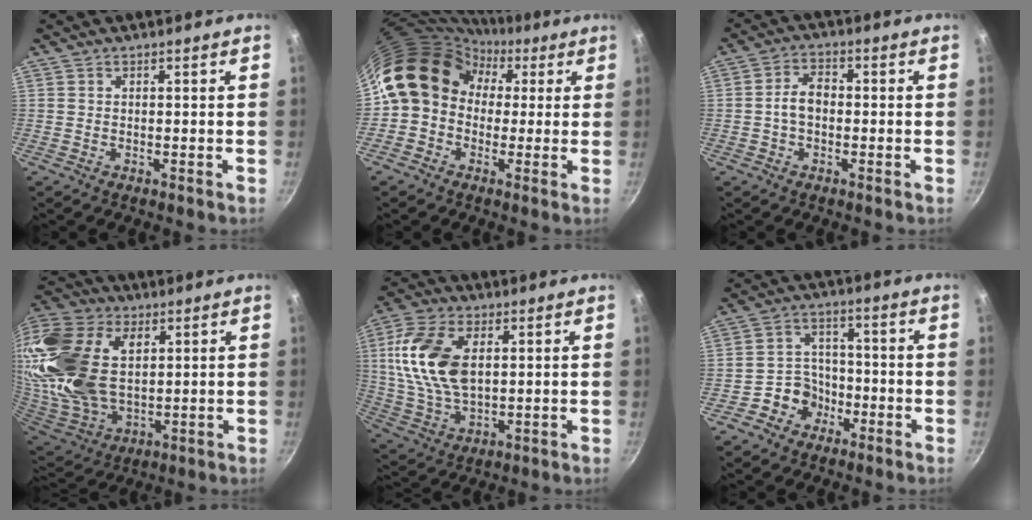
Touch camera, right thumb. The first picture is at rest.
{"total": 13.5, "force": [1.5, 11.6, 6.7], "torque": [-0.078, 0.040, 0.001]}
{"total": 4.8, "force": [-0.6, 3.2, 3.5], "torque": [-0.052, 0.022, -0.018]}
{"total": 29.8, "force": [7.5, 18.8, 22.0], "torque": [-0.471, 0.002, 0.143]}
{"total": 15.9, "force": [3.4, 9.3, 12.5], "torque": [-0.235, -0.005, 0.067]}
{"total": 6.5, "force": [-3.2, 5.5, 1.6], "torque": [0.011, 0.042, -0.058]}